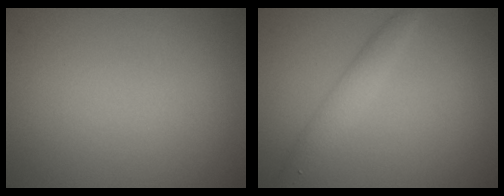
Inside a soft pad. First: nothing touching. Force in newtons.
{"total": 2.2, "press": 2.2, "slide": 0.1}